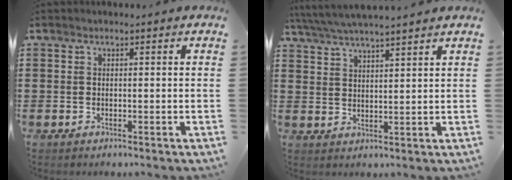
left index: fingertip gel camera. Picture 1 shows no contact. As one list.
[{"total": 4.3, "force": [4.0, -0.4, 1.5], "torque": [-0.041, -0.017, 0.070]}]